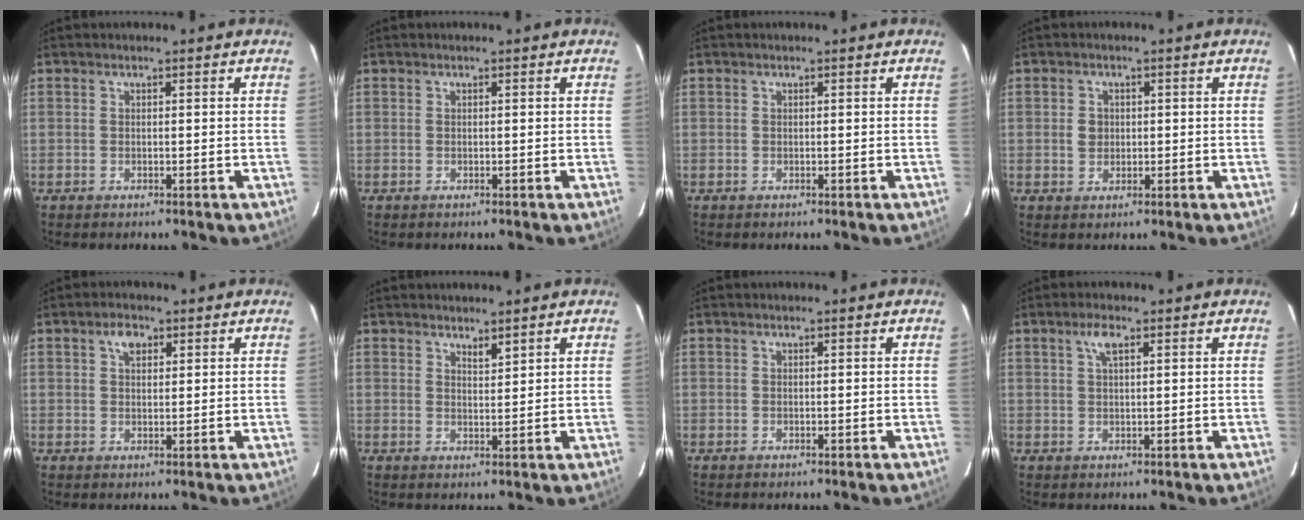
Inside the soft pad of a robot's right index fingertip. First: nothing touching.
{"total": 0.0}
{"total": 0.0}
{"total": 2.5, "force": [0.1, 2.3, 0.9], "torque": [-0.015, 0.006, 0.001]}
{"total": 3.0, "force": [1.4, 1.9, 1.8], "torque": [-0.029, 0.010, 0.024]}
{"total": 1.8, "force": [1.6, 0.3, 0.8], "torque": [-0.011, 0.000, 0.027]}
{"total": 0.0}
{"total": 2.7, "force": [1.3, 0.9, 2.1], "torque": [-0.043, 0.007, 0.025]}